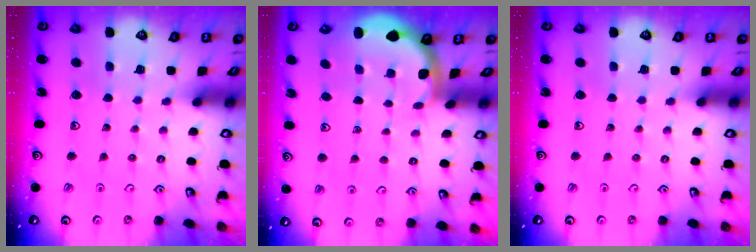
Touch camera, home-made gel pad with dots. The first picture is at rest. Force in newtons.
{"total": 1.8, "press": 1.8, "slide": 0.0}
{"total": 0.0}